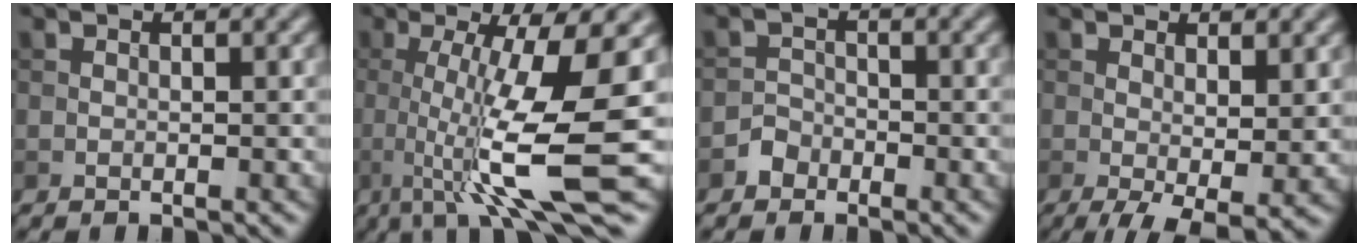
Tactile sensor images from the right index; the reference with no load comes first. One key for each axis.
{"total": 11.0, "fx": -0.9, "fy": 2.2, "fz": 10.7, "tx": -0.163, "ty": -0.013, "tz": -0.014}
{"total": 1.6, "fx": -1.1, "fy": 1.2, "fz": 0.1, "tx": 0.007, "ty": 0.008, "tz": -0.020}
{"total": 4.5, "fx": -0.4, "fy": 1.4, "fz": 4.2, "tx": -0.069, "ty": -0.013, "tz": -0.004}